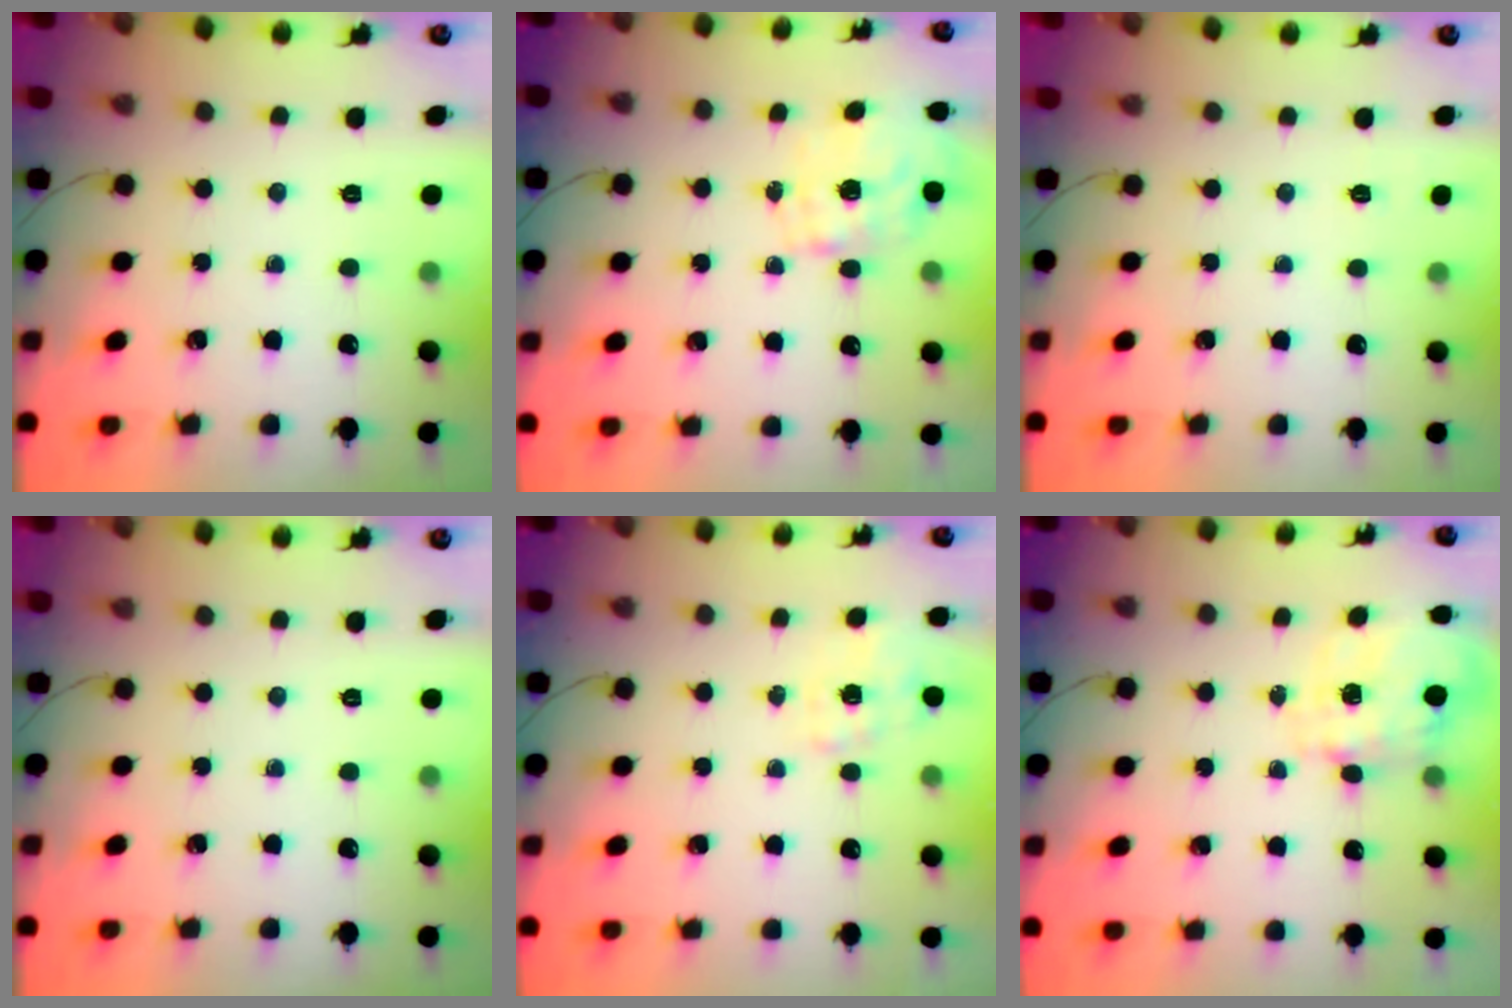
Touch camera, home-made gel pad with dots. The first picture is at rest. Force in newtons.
{"total": 1.7, "press": 1.5, "slide": 0.8}
{"total": 6.3, "press": 6.1, "slide": 1.6}
{"total": 0.0}
{"total": 2.3, "press": 2.1, "slide": 1.0}
{"total": 3.5, "press": 3.4, "slide": 1.0}